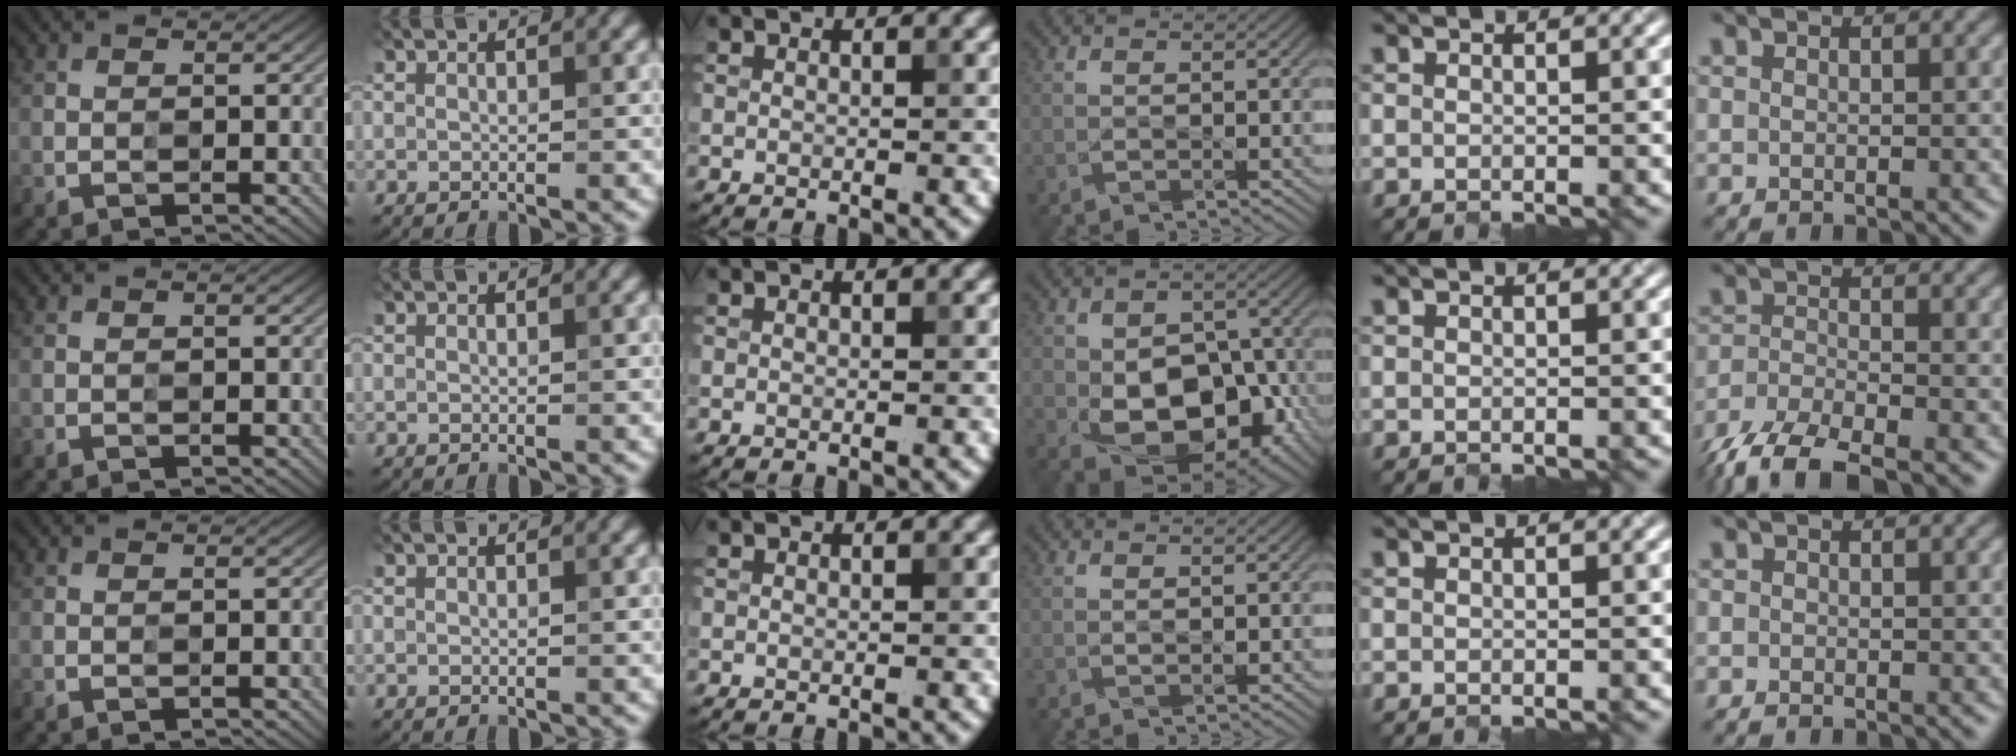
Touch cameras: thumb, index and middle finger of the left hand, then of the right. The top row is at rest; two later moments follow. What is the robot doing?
{"motion": "close", "object": "egg carton"}